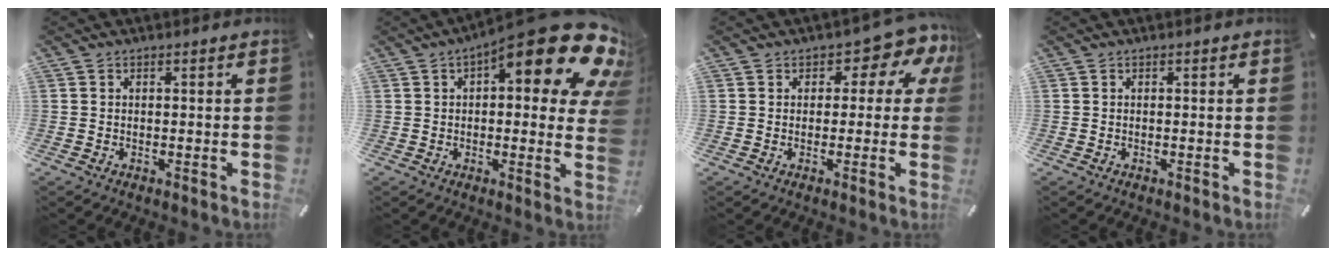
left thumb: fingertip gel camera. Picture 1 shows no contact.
{"total": 20.5, "force": [10.2, 7.1, 16.3], "torque": [-0.212, -0.078, 0.163]}
{"total": 7.6, "force": [3.0, 4.5, 5.4], "torque": [-0.063, -0.025, 0.045]}
{"total": 0.0}